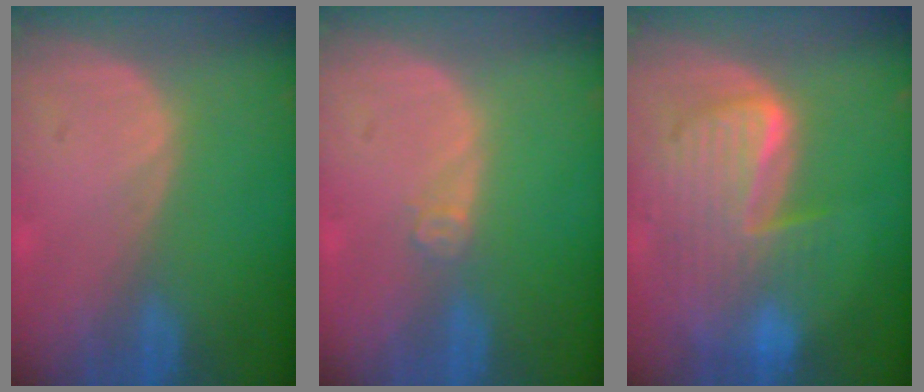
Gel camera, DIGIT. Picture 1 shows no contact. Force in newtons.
{"total": 1.7, "press": 1.4, "slide": 1.0}
{"total": 10.1, "press": 8.7, "slide": 5.1}